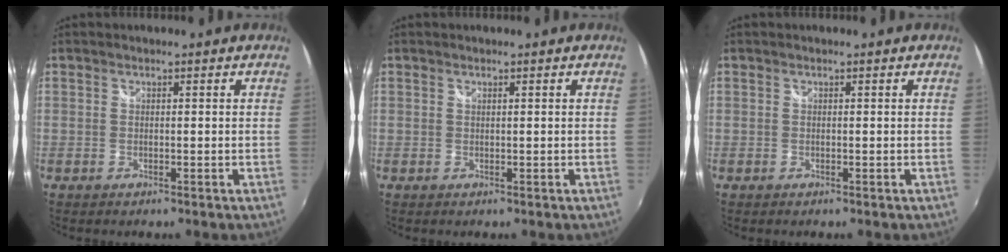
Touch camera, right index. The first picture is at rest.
{"total": 0.0}
{"total": 0.0}